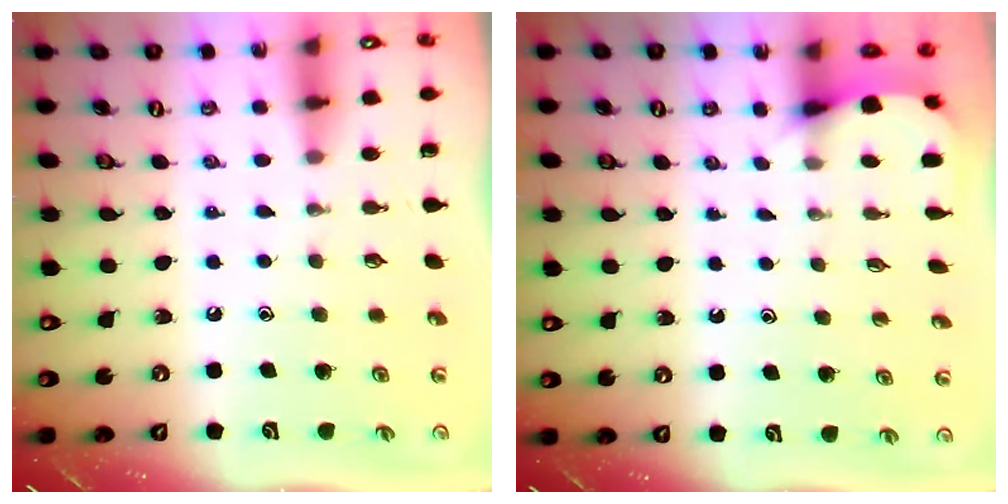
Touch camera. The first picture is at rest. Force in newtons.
{"total": 2.8, "press": 2.8, "slide": 0.3}